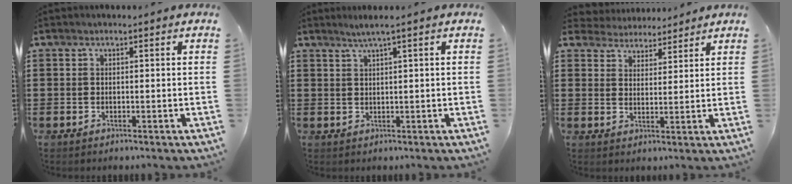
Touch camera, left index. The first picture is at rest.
{"total": 1.9, "force": [1.1, -0.3, 1.5], "torque": [-0.030, -0.002, 0.019]}
{"total": 3.7, "force": [3.5, 1.2, -0.2], "torque": [-0.014, -0.009, 0.063]}